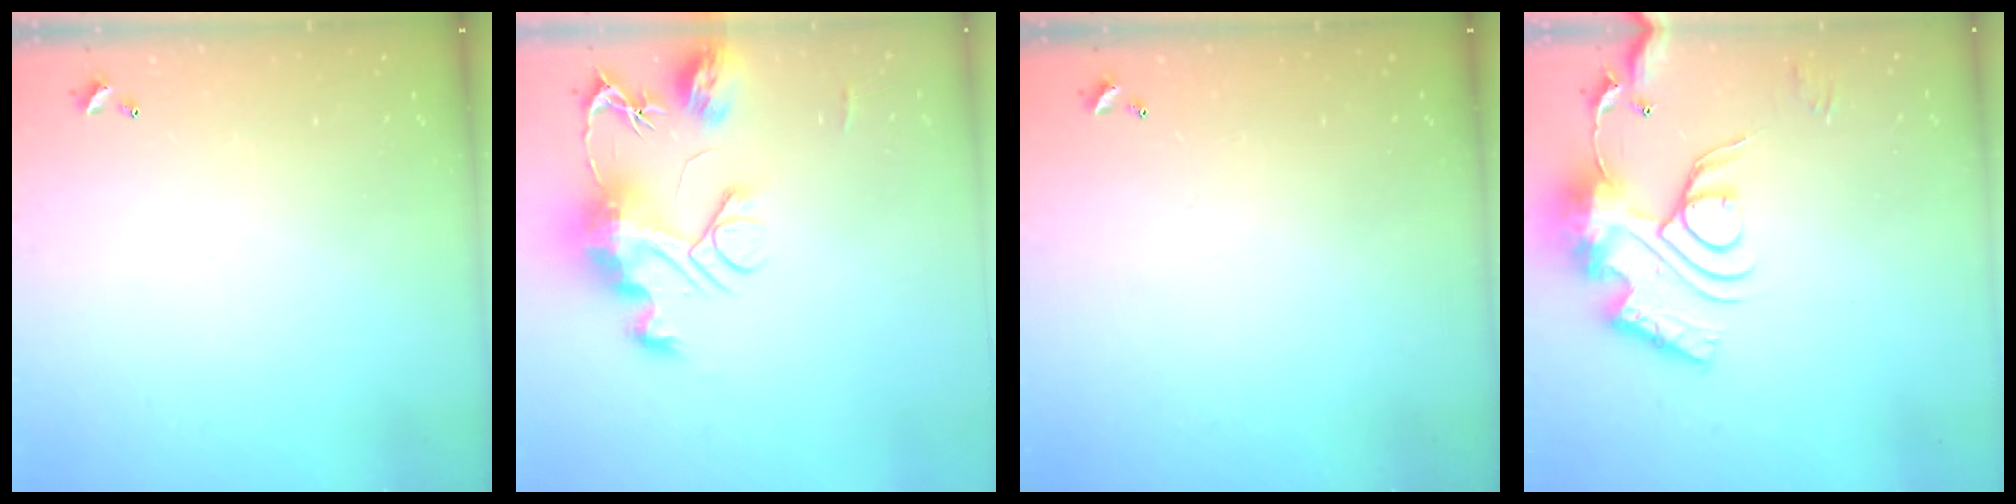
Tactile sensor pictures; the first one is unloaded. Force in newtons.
{"total": 13.2, "press": 13.2, "slide": 1.1}
{"total": 0.0}
{"total": 18.0, "press": 18.0, "slide": 1.7}